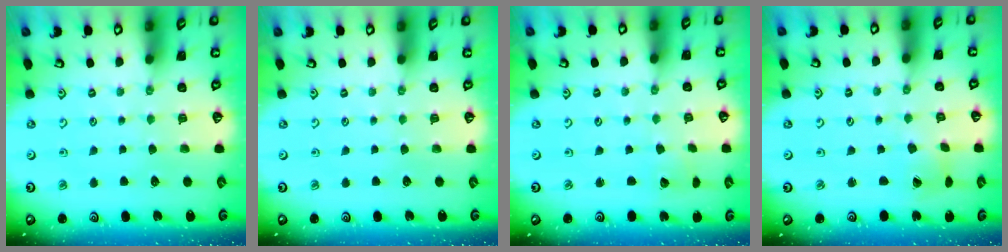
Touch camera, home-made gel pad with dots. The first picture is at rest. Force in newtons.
{"total": 0.0}
{"total": 2.4, "press": 2.4, "slide": 0.2}
{"total": 1.8, "press": 1.7, "slide": 0.2}